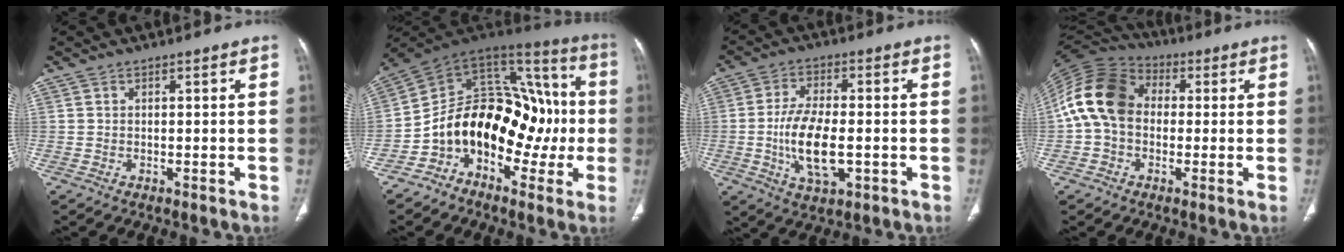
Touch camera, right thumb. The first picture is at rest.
{"total": 22.2, "force": [-4.7, 15.0, 15.6], "torque": [-0.194, 0.095, -0.077]}
{"total": 11.2, "force": [-2.0, 5.2, 9.8], "torque": [-0.181, 0.003, -0.033]}
{"total": 14.3, "force": [0.4, 10.9, 9.3], "torque": [-0.177, 0.035, -0.005]}